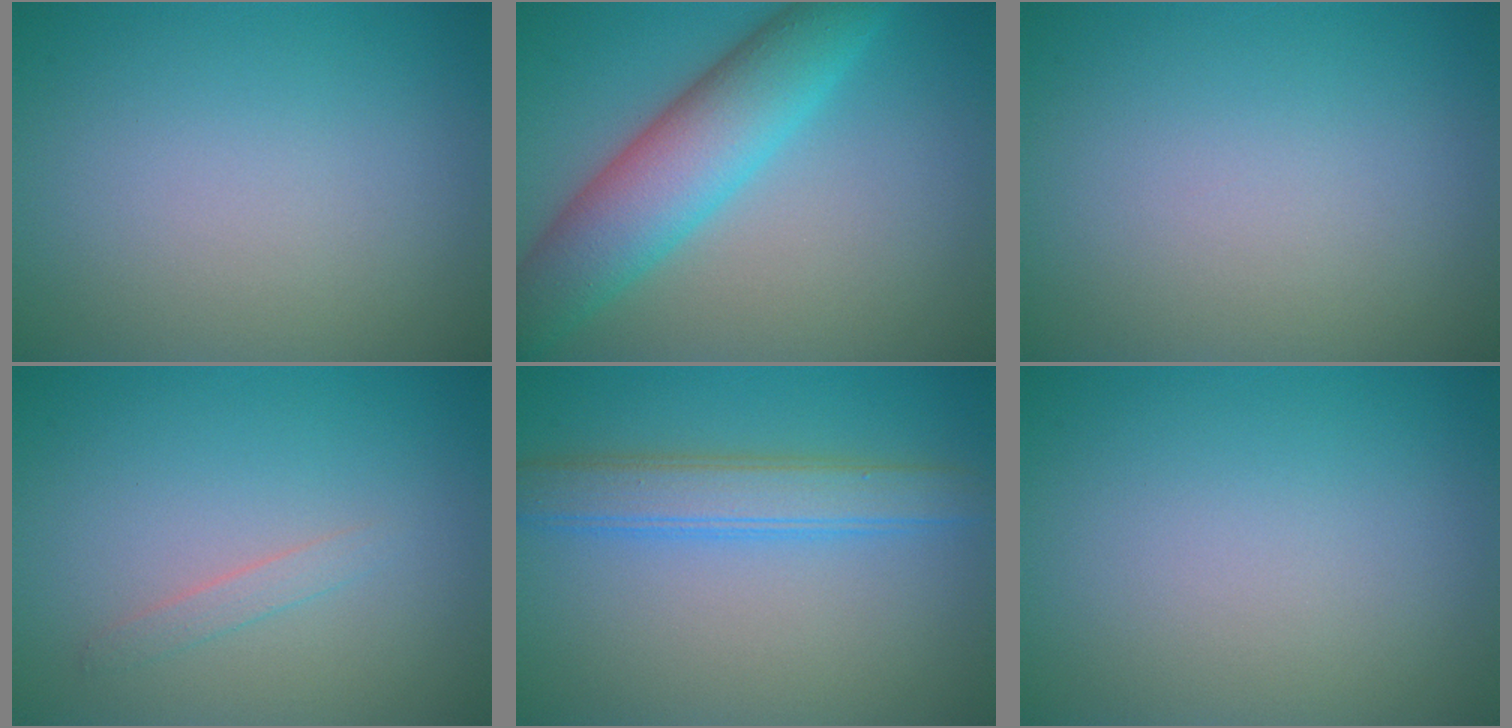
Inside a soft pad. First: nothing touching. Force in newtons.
{"total": 7.5, "press": 7.5, "slide": 0.2}
{"total": 0.0}
{"total": 1.0, "press": 1.0, "slide": 0.1}
{"total": 3.8, "press": 3.8, "slide": 0.1}
{"total": 0.0}